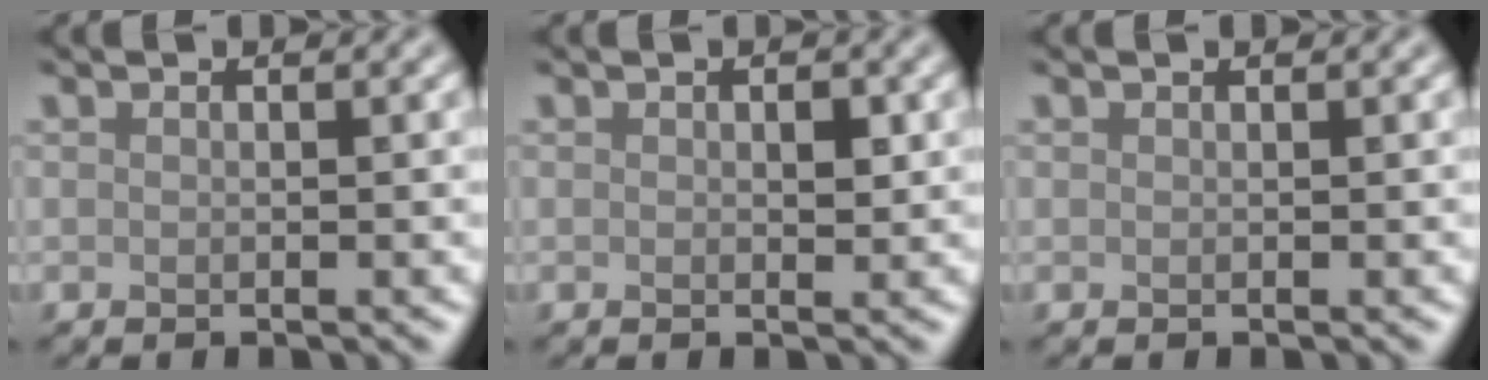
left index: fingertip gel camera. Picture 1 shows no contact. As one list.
[{"total": 1.3, "force": [0.2, 0.6, 1.2], "torque": [-0.014, -0.001, 0.003]}, {"total": 0.0}]